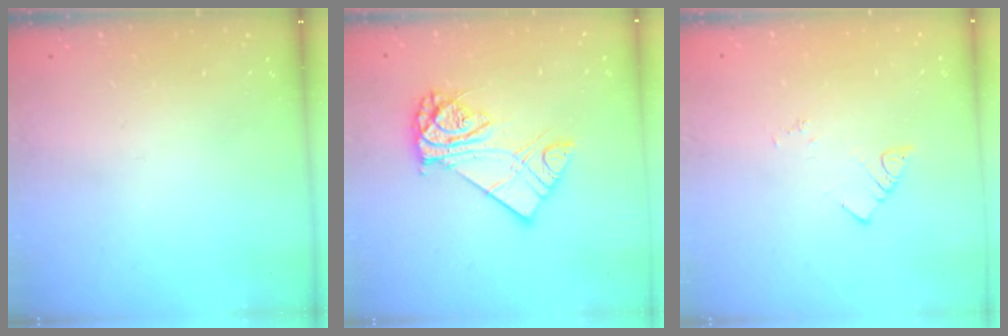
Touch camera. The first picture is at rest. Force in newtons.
{"total": 12.0, "press": 12.0, "slide": 1.4}
{"total": 1.8, "press": 1.8, "slide": 0.3}